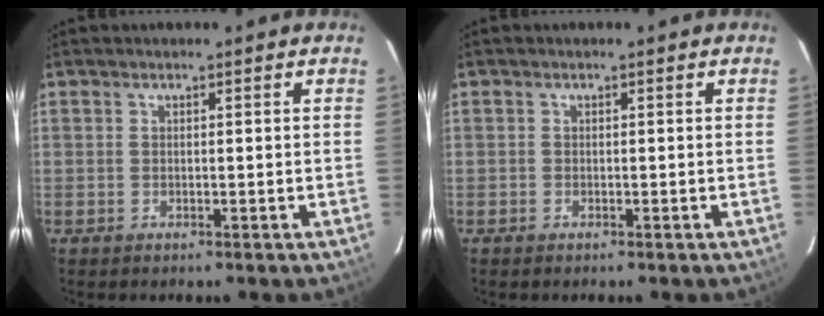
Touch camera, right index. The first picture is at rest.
{"total": 0.5, "force": [-0.4, 0.3, 0.0], "torque": [-0.002, -0.001, -0.009]}